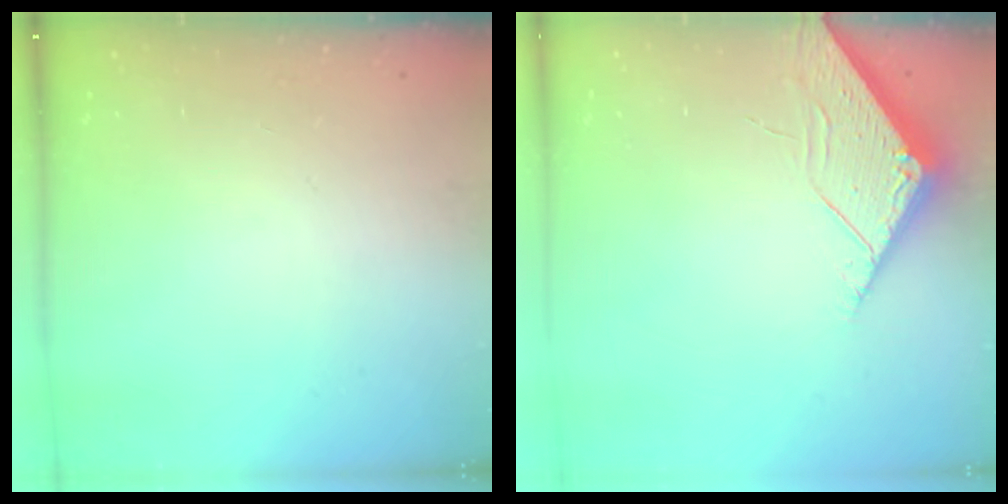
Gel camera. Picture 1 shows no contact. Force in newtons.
{"total": 4.0, "press": 3.9, "slide": 0.4}